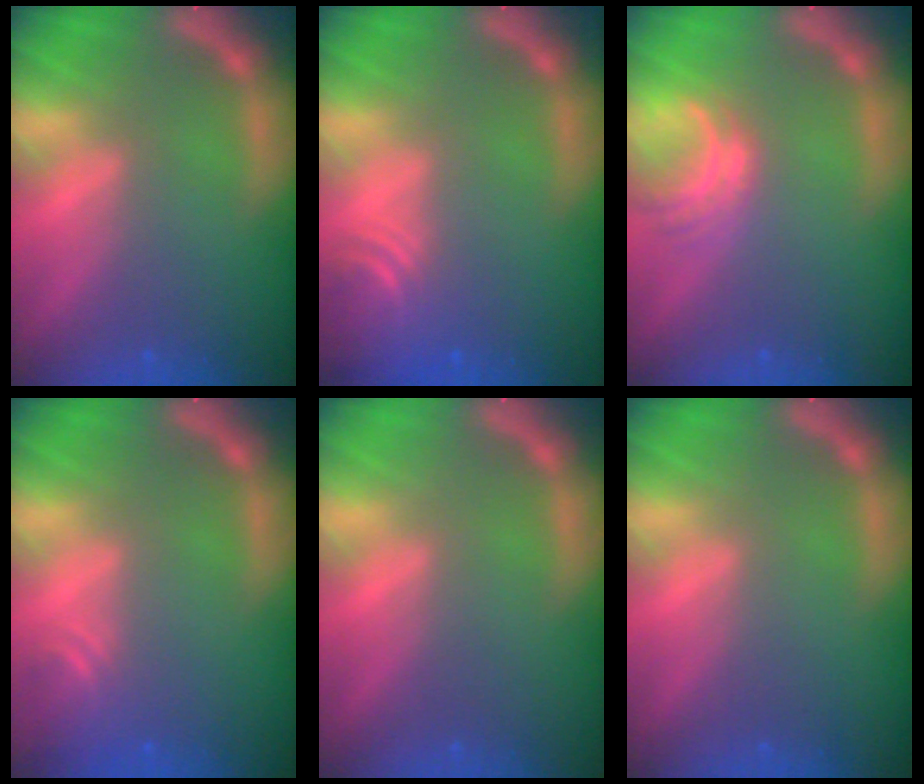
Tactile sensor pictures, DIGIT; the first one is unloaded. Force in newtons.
{"total": 4.5}
{"total": 3.0}
{"total": 2.4}
{"total": 0.0}
{"total": 0.0}